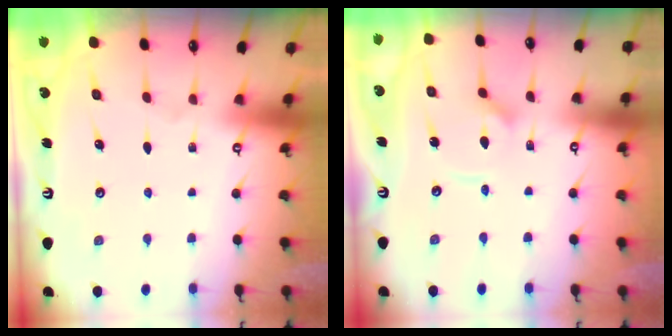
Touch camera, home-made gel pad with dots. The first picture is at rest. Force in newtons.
{"total": 5.5, "press": 5.5, "slide": 0.7}